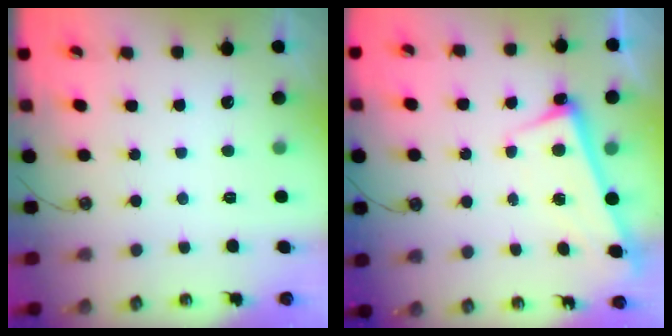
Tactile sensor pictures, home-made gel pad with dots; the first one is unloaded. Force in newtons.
{"total": 2.7, "press": 2.6, "slide": 0.7}